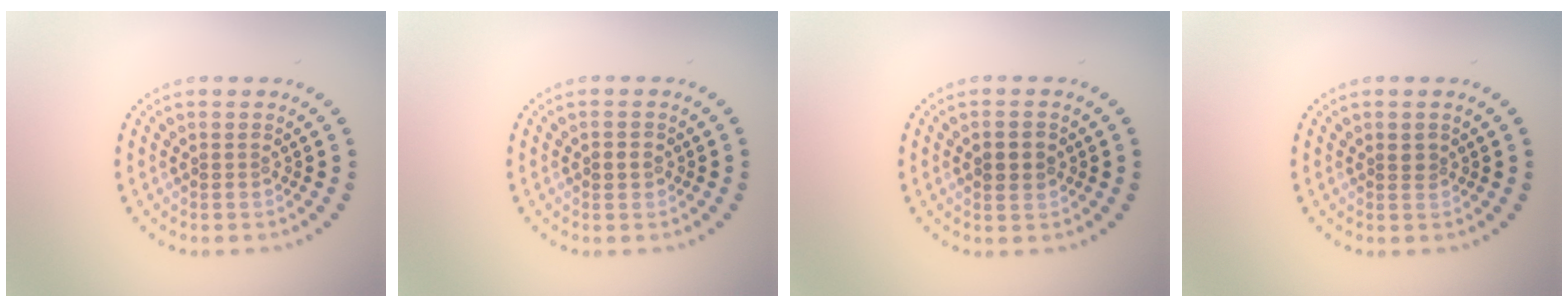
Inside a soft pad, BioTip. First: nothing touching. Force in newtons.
{"total": 1.1, "press": 1.1, "slide": 0.3}
{"total": 2.7, "press": 2.7, "slide": 0.1}
{"total": 0.8, "press": 0.7, "slide": 0.4}